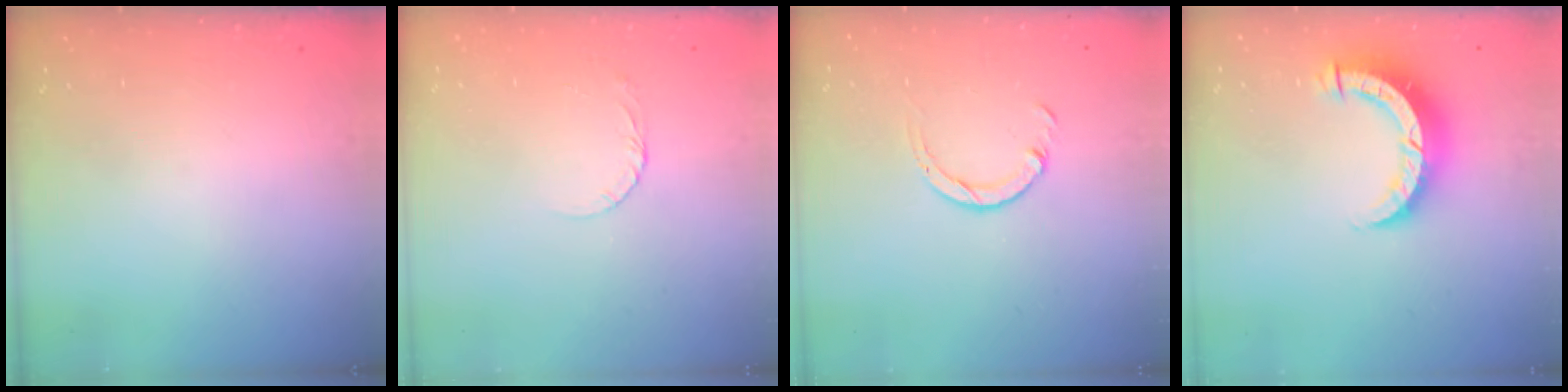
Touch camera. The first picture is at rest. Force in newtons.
{"total": 2.6, "press": 2.6, "slide": 0.1}
{"total": 4.6, "press": 4.6, "slide": 0.3}
{"total": 8.3, "press": 8.2, "slide": 1.1}